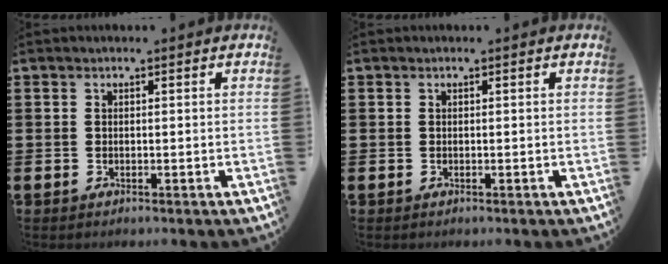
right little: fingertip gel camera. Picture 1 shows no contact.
{"total": 0.0}